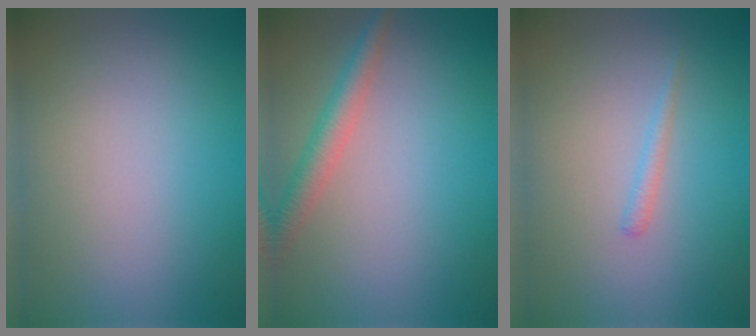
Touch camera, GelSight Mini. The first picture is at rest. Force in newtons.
{"total": 2.9, "press": 2.9, "slide": 0.1}
{"total": 0.9, "press": 0.9, "slide": 0.1}